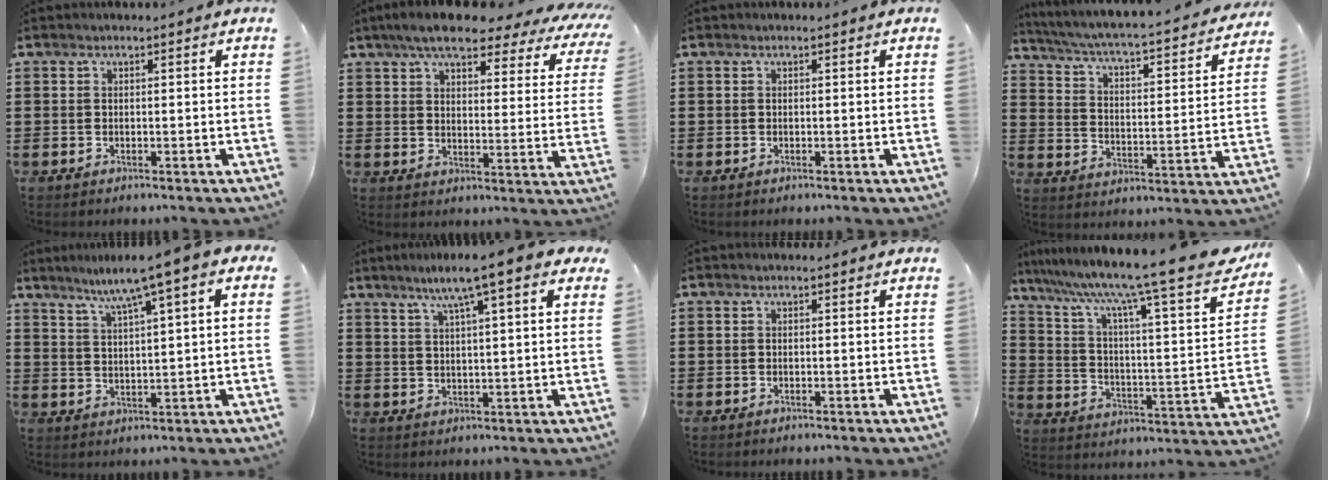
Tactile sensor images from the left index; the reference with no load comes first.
{"total": 7.3, "force": [6.4, 1.6, 3.2], "torque": [-0.083, -0.029, 0.109]}
{"total": 0.0}
{"total": 3.3, "force": [2.8, -0.1, 1.8], "torque": [-0.053, -0.036, 0.034]}
{"total": 5.9, "force": [3.9, -0.1, 4.4], "torque": [-0.099, -0.017, 0.060]}
{"total": 8.1, "force": [5.4, 0.6, 6.0], "torque": [-0.123, -0.006, 0.089]}
{"total": 0.0}
{"total": 12.9, "force": [10.1, 0.1, 8.0], "torque": [-0.170, -0.075, 0.155]}